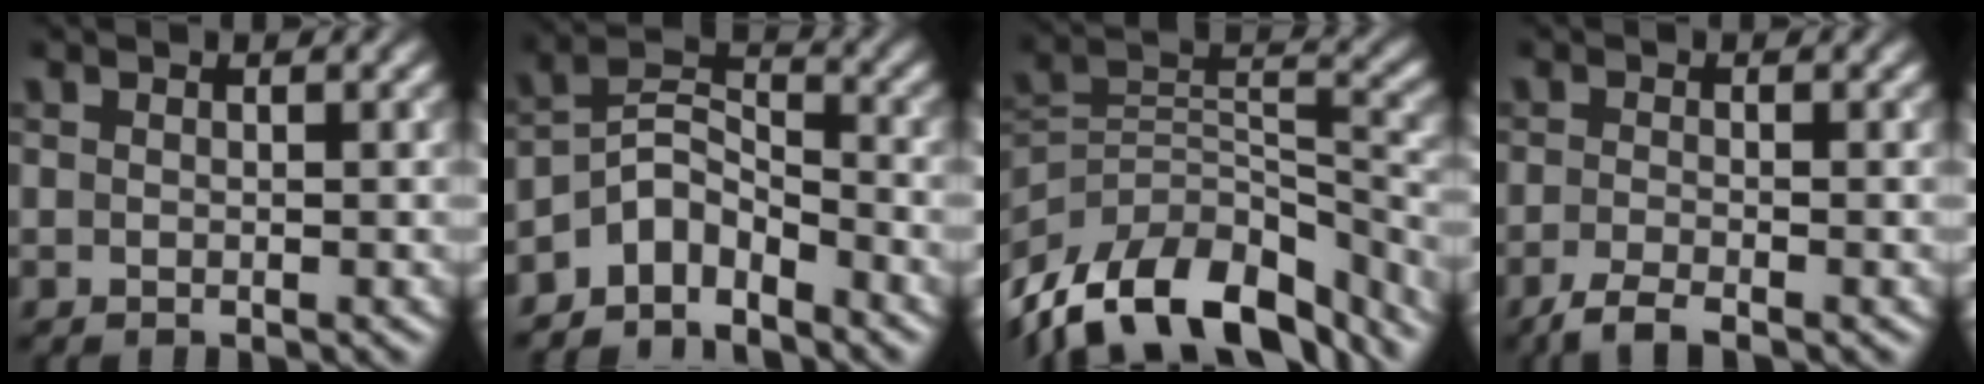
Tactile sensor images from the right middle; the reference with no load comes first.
{"total": 4.8, "force": [-3.9, 2.1, 1.8], "torque": [-0.024, 0.007, -0.084]}
{"total": 14.2, "force": [-10.4, 6.4, 7.1], "torque": [-0.151, 0.018, -0.173]}
{"total": 2.5, "force": [-1.8, 0.4, 1.6], "torque": [-0.030, -0.007, -0.045]}